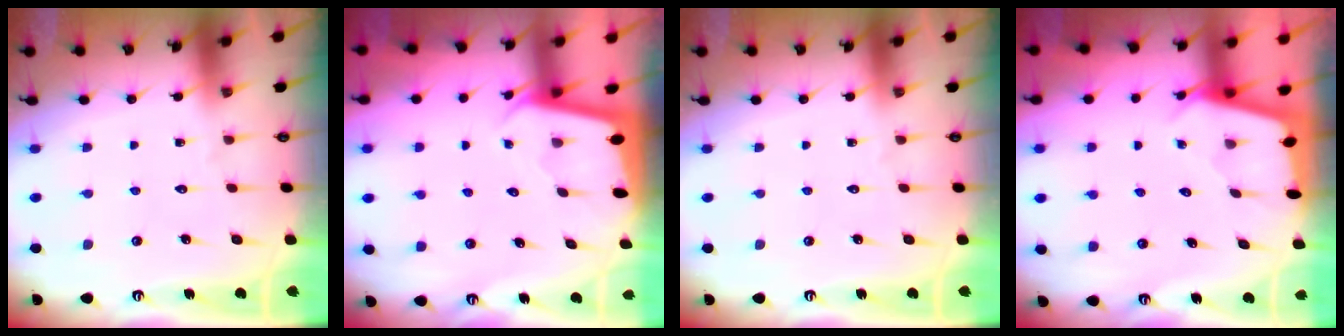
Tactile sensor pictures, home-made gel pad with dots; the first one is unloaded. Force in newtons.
{"total": 1.9, "press": 1.9, "slide": 0.1}
{"total": 0.0}
{"total": 2.5, "press": 2.5, "slide": 0.3}